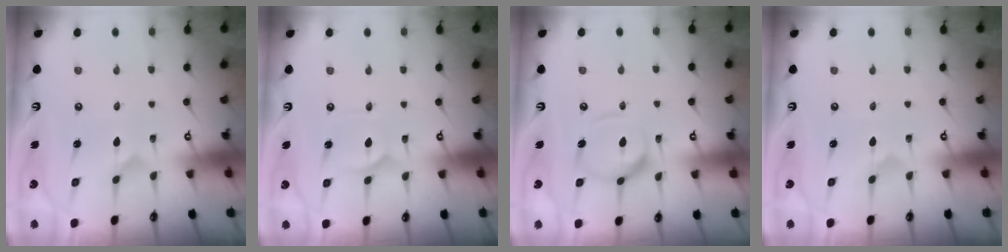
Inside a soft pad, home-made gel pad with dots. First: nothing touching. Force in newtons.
{"total": 2.5, "press": 2.5, "slide": 0.1}
{"total": 12.8, "press": 12.8, "slide": 1.3}
{"total": 0.0}